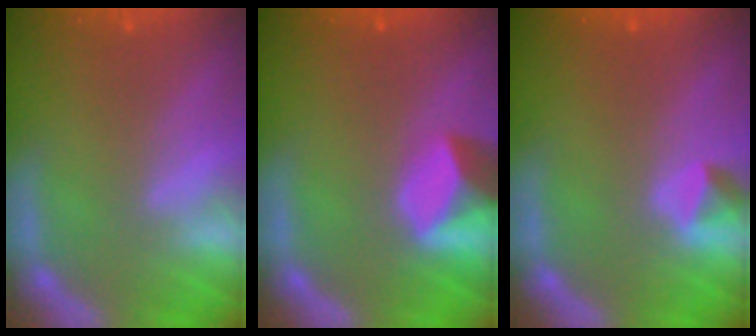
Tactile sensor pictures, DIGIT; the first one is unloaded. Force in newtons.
{"total": 4.4}
{"total": 1.4}